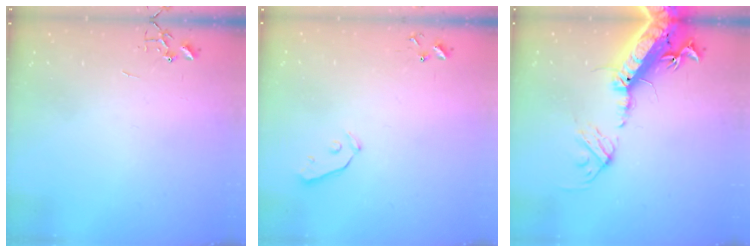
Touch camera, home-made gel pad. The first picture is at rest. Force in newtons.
{"total": 3.8, "press": 3.8, "slide": 0.4}
{"total": 23.3, "press": 22.7, "slide": 5.2}